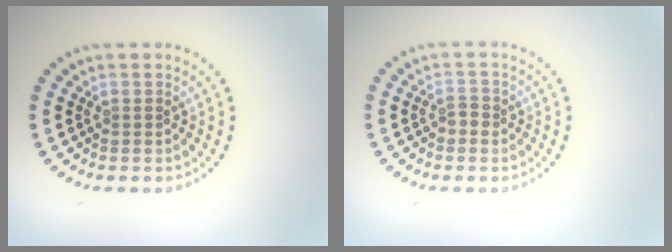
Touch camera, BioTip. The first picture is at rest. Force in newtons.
{"total": 1.2, "press": 1.0, "slide": 0.5}